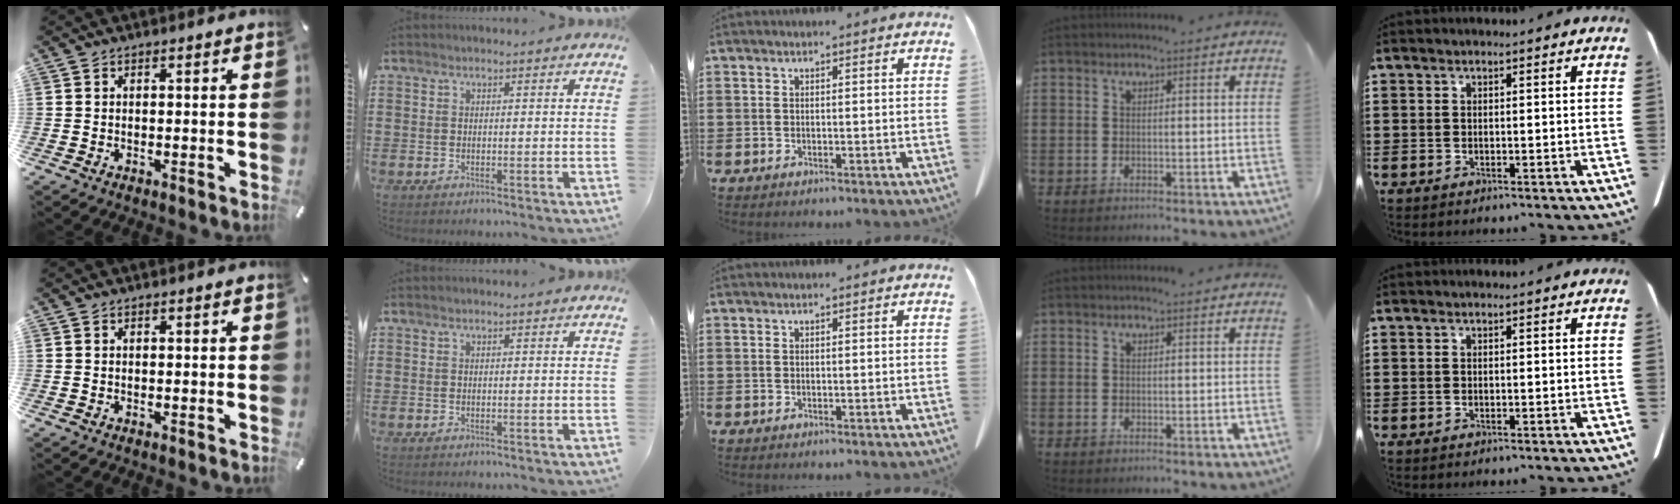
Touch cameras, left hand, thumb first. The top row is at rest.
{}